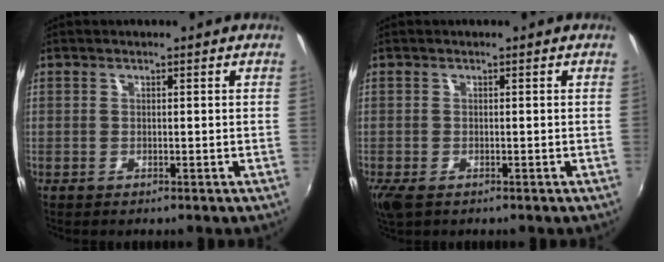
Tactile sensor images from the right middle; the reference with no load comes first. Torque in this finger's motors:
{"motor_torque": [0.46, -0.44, 0.16, 0.07]}